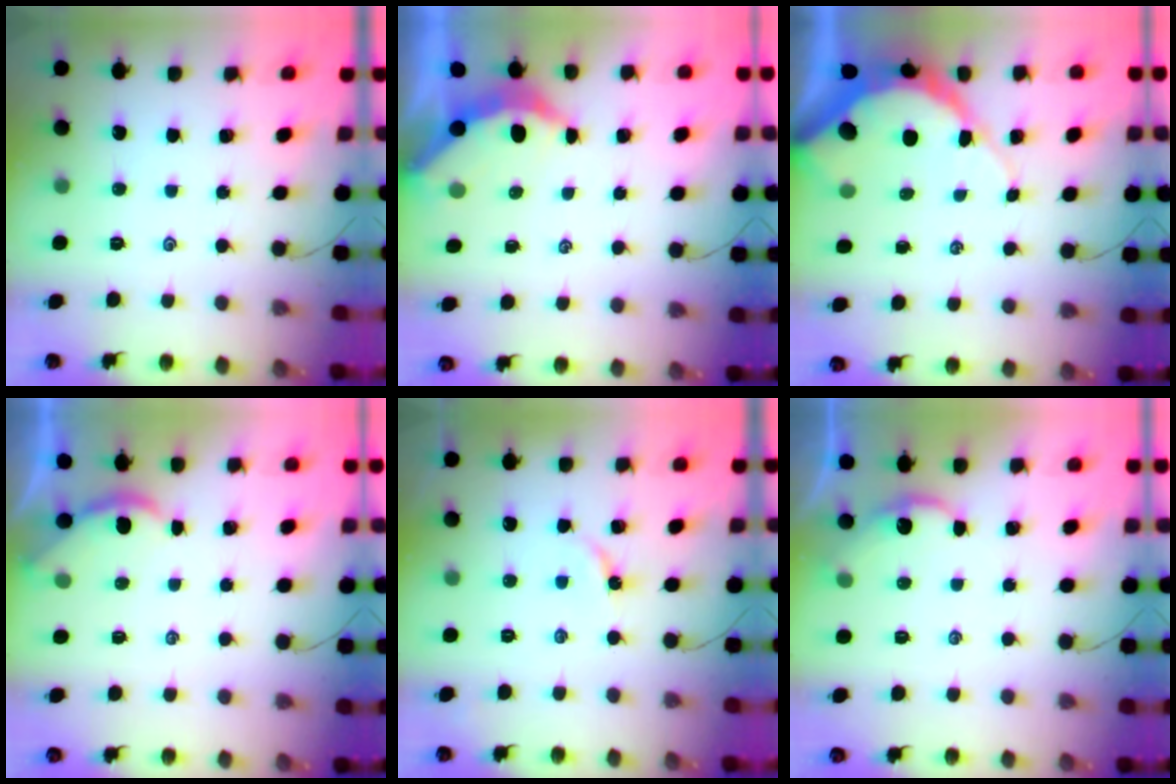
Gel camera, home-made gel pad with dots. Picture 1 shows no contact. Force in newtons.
{"total": 3.3, "press": 3.3, "slide": 0.3}
{"total": 9.9, "press": 9.9, "slide": 0.9}
{"total": 1.5, "press": 1.5, "slide": 0.2}
{"total": 3.8, "press": 3.7, "slide": 0.4}
{"total": 1.3, "press": 1.3, "slide": 0.2}